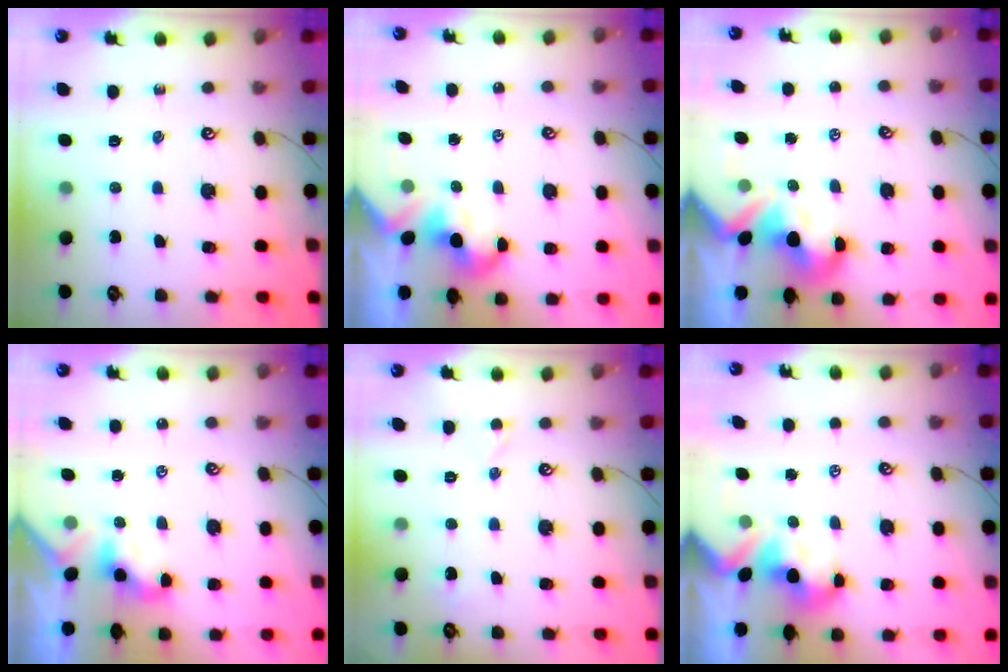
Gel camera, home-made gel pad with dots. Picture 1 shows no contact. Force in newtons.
{"total": 2.1, "press": 2.1, "slide": 0.2}
{"total": 7.0, "press": 7.0, "slide": 1.1}
{"total": 1.1, "press": 1.0, "slide": 0.2}
{"total": 0.5, "press": 0.1, "slide": 0.5}
{"total": 1.3, "press": 1.2, "slide": 0.6}